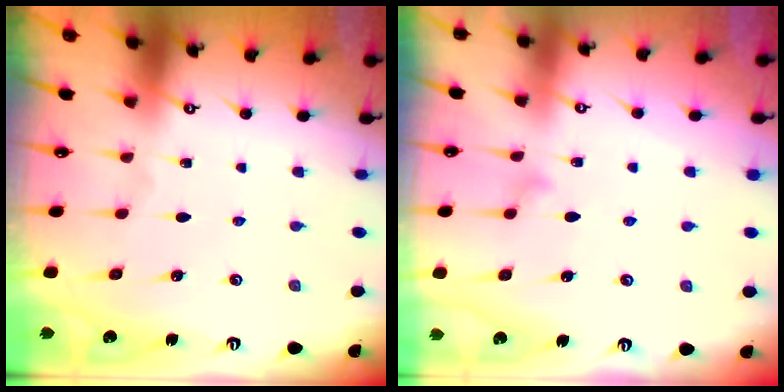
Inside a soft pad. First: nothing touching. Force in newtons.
{"total": 7.6, "press": 7.6, "slide": 0.5}